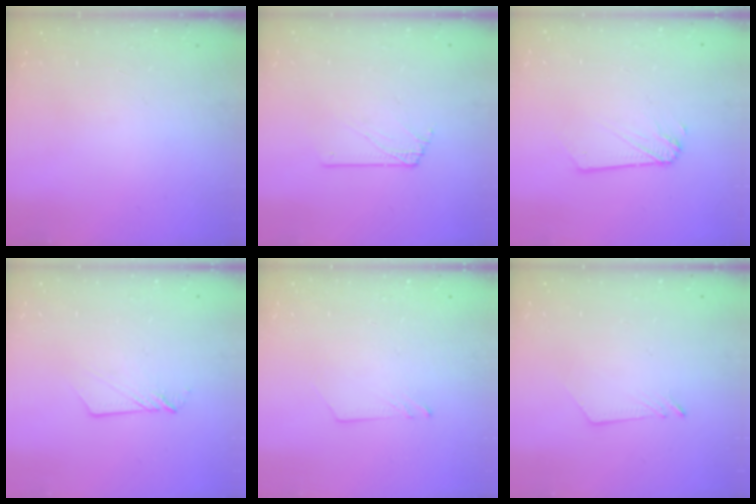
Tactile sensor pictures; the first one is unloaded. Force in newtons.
{"total": 1.6, "press": 1.6, "slide": 0.2}
{"total": 1.9, "press": 1.9, "slide": 0.3}
{"total": 4.5, "press": 4.5, "slide": 0.3}
{"total": 1.2, "press": 1.2, "slide": 0.1}
{"total": 2.6, "press": 2.6, "slide": 0.3}